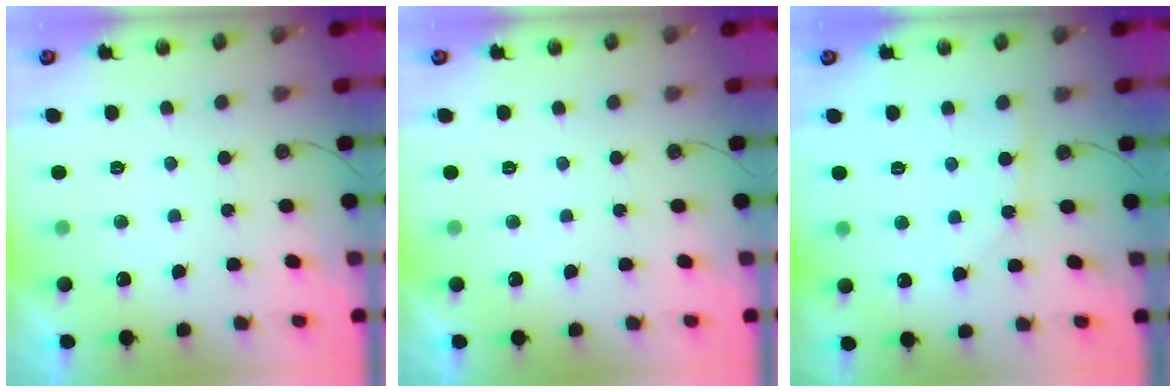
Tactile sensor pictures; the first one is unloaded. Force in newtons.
{"total": 0.0}
{"total": 2.2, "press": 2.2, "slide": 0.2}